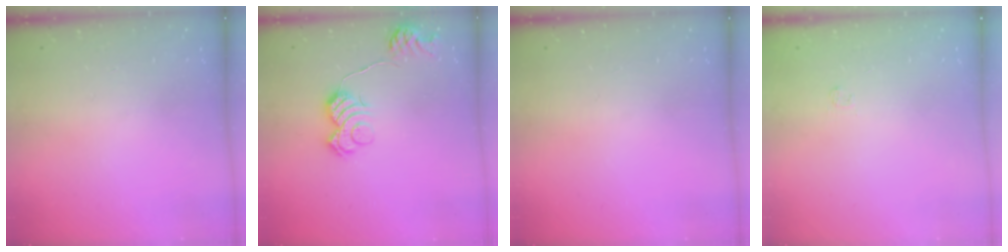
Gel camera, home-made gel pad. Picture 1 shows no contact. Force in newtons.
{"total": 11.4, "press": 11.4, "slide": 0.5}
{"total": 0.0}
{"total": 1.7, "press": 1.2, "slide": 1.1}